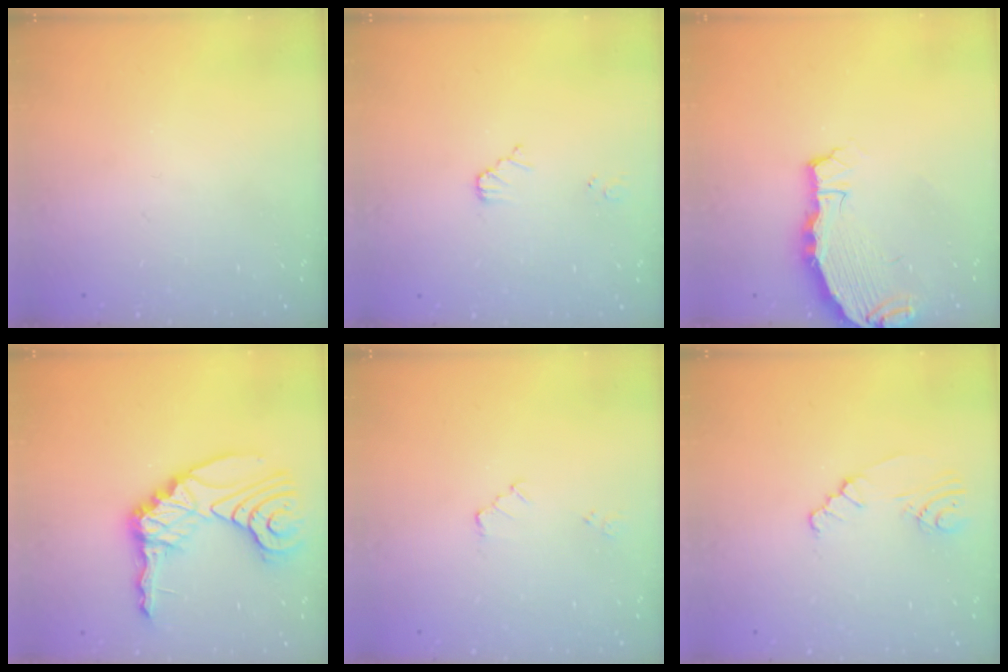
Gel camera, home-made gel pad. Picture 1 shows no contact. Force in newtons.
{"total": 2.9, "press": 2.8, "slide": 0.4}
{"total": 4.2, "press": 4.2, "slide": 0.4}
{"total": 18.5, "press": 18.2, "slide": 3.2}
{"total": 3.4, "press": 3.4, "slide": 0.4}
{"total": 2.4, "press": 2.4, "slide": 0.4}